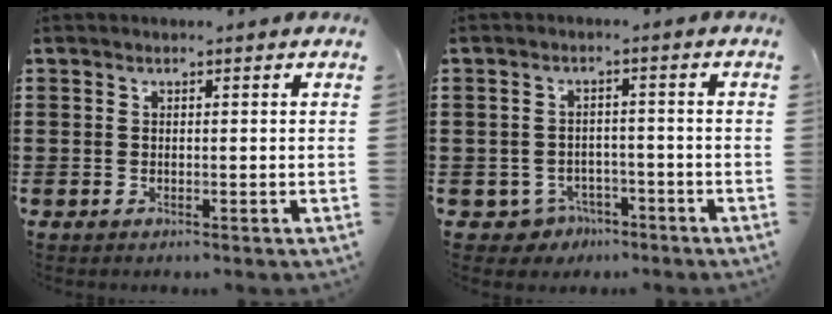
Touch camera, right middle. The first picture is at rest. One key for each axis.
{"total": 2.8, "fx": -2.4, "fy": 1.5, "fz": 0.4, "tx": -0.023, "ty": 0.001, "tz": -0.053}